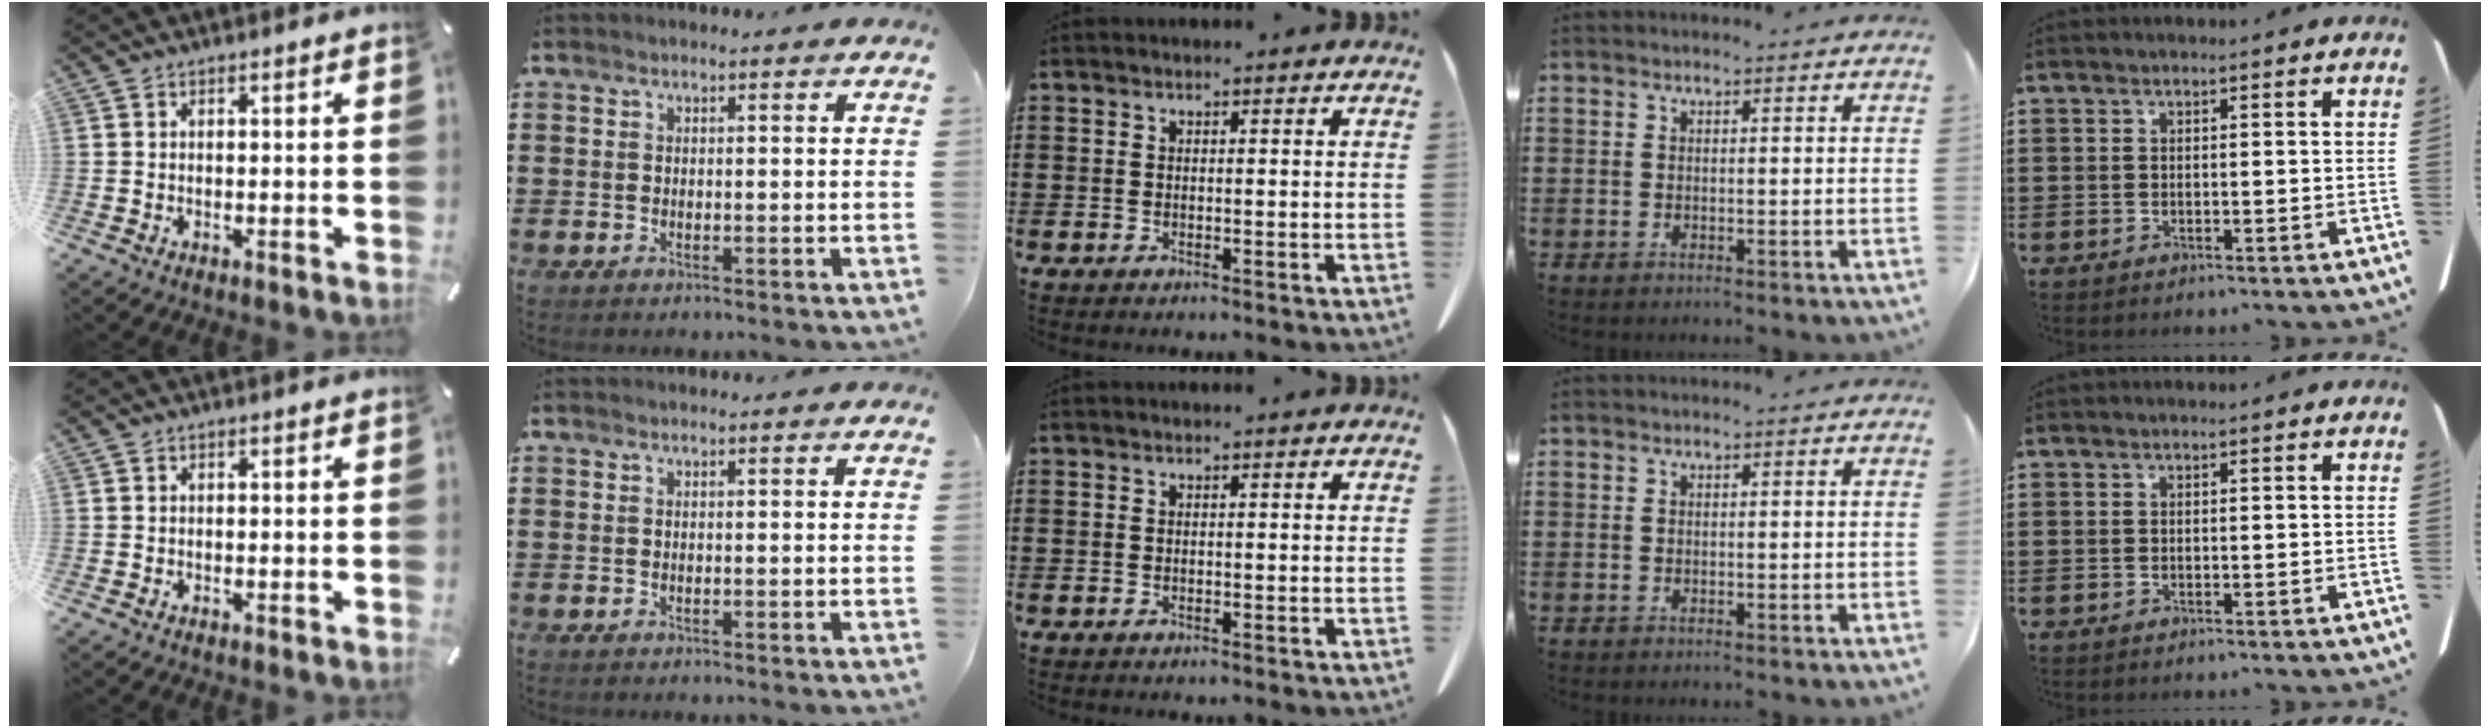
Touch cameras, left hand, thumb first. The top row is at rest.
{}